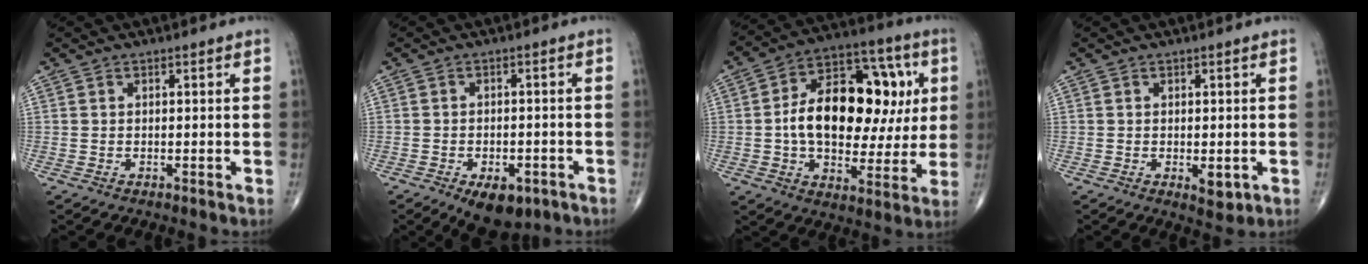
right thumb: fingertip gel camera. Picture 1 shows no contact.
{"total": 8.3, "force": [-4.6, 4.5, 5.3], "torque": [-0.058, 0.012, -0.058]}
{"total": 23.4, "force": [2.5, 14.1, 18.5], "torque": [-0.255, 0.026, 0.039]}
{"total": 3.3, "force": [-0.8, 1.5, 2.8], "torque": [-0.030, -0.007, -0.004]}